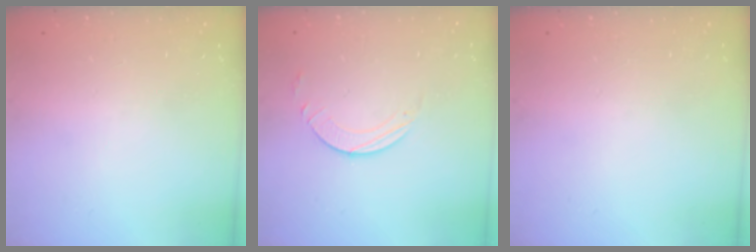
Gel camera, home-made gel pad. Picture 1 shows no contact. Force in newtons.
{"total": 3.9, "press": 3.8, "slide": 0.5}
{"total": 0.0}